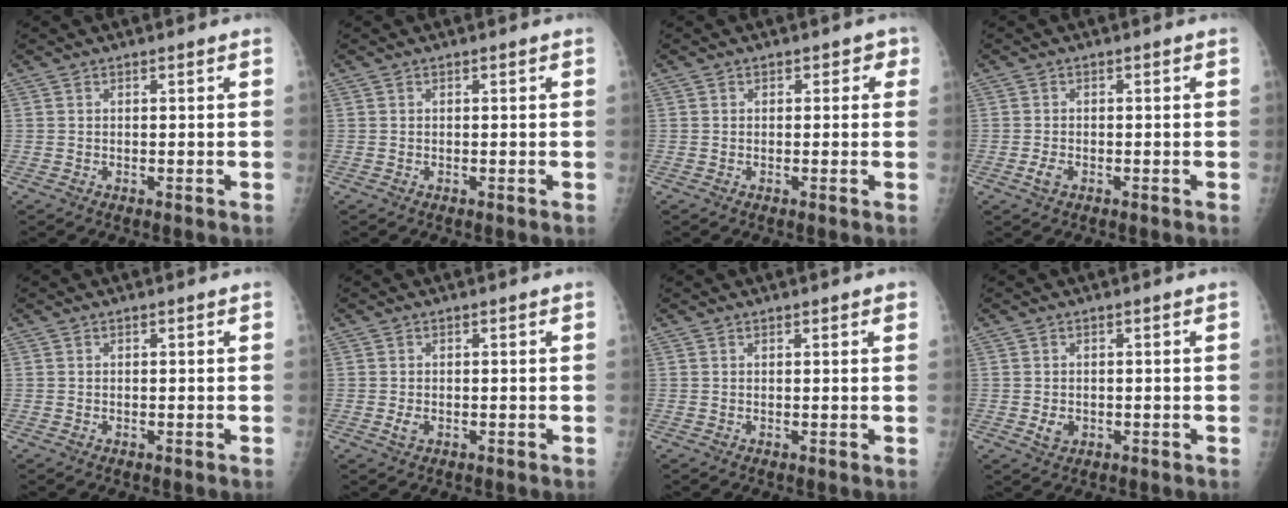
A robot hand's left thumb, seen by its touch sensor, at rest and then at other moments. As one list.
[{"total": 0.0}, {"total": 2.1, "force": [0.6, 1.8, 0.9], "torque": [0.019, 0.005, -0.003]}, {"total": 1.9, "force": [-0.8, 1.1, 1.2], "torque": [-0.026, 0.001, -0.017]}, {"total": 0.0}, {"total": 1.6, "force": [-0.4, 1.1, 1.2], "torque": [-0.023, -0.003, -0.008]}, {"total": 1.3, "force": [0.8, 0.5, 0.8], "torque": [-0.006, -0.002, 0.009]}, {"total": 2.4, "force": [-0.5, 1.9, 1.4], "torque": [-0.018, 0.000, -0.003]}]